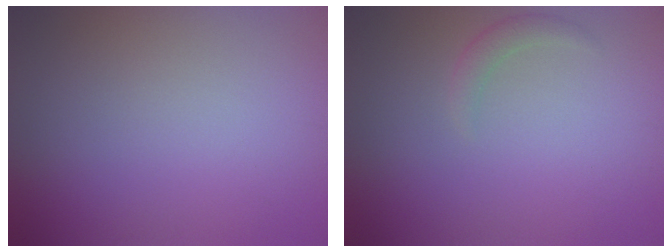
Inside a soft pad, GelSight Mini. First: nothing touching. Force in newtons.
{"total": 1.2, "press": 1.2, "slide": 0.2}